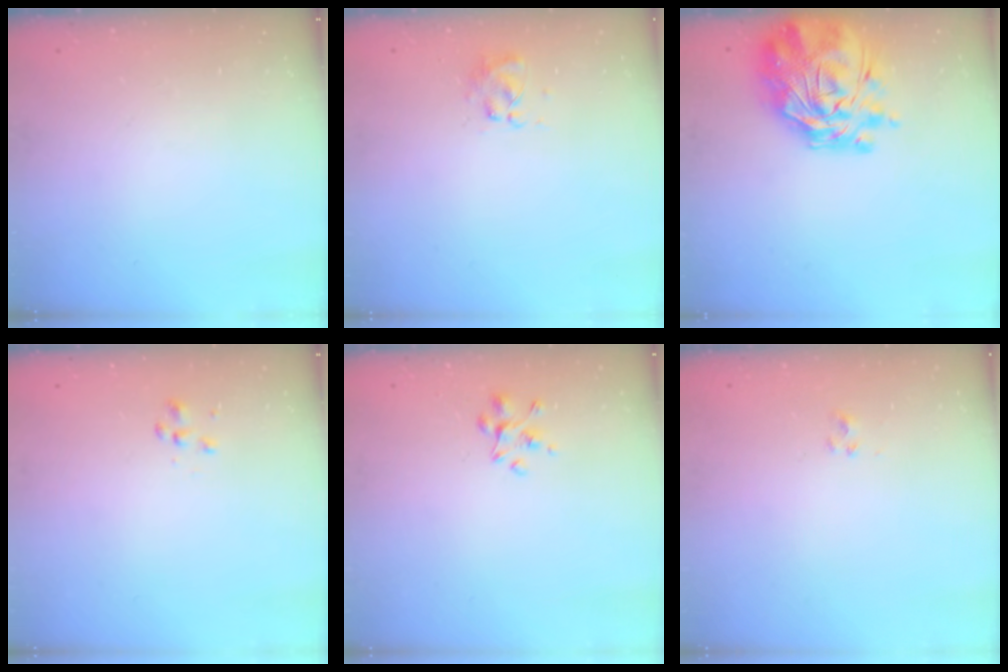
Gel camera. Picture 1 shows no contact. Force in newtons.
{"total": 3.5, "press": 3.4, "slide": 0.8}
{"total": 7.7, "press": 7.0, "slide": 3.2}
{"total": 1.6, "press": 1.5, "slide": 0.4}
{"total": 2.4, "press": 2.3, "slide": 0.8}
{"total": 2.0, "press": 1.8, "slide": 1.0}